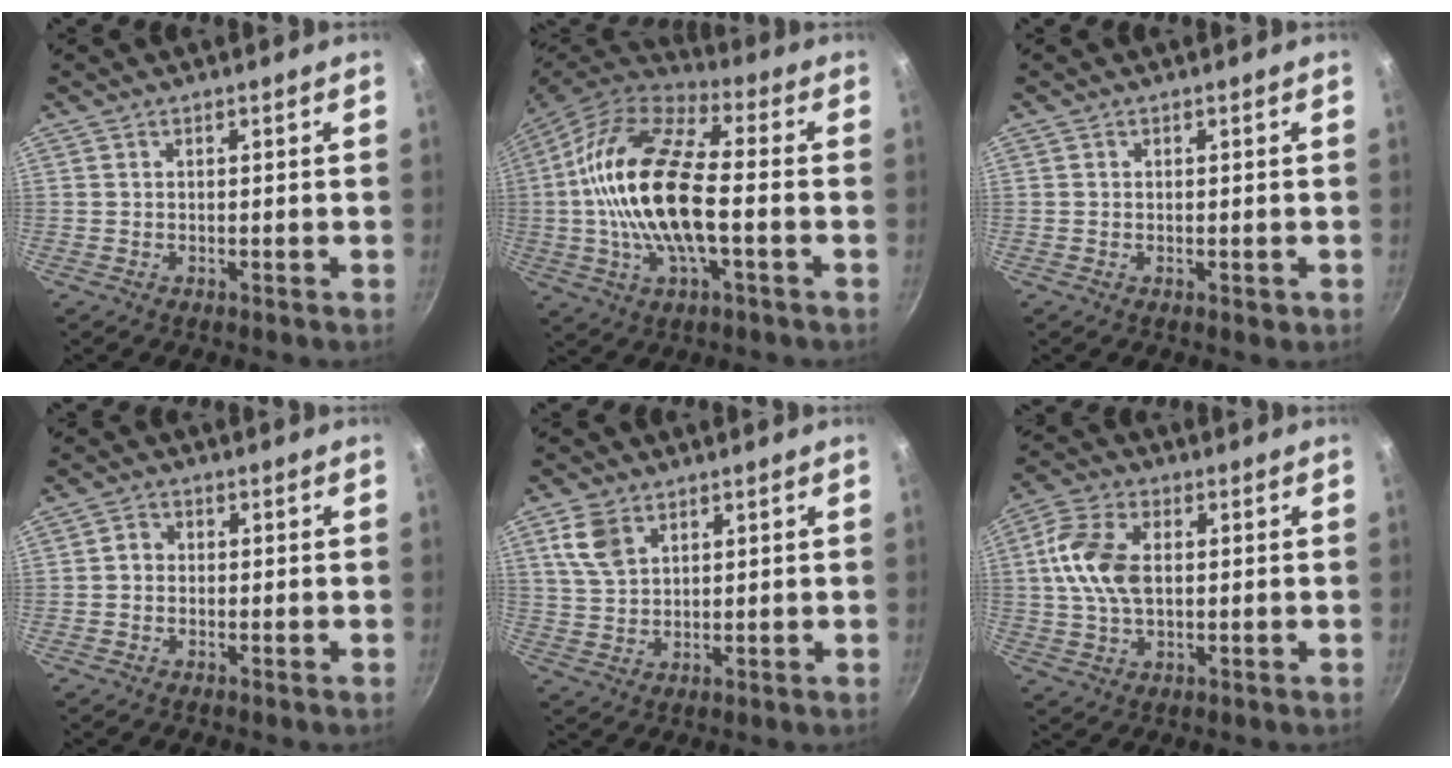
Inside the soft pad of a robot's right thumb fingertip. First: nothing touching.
{"total": 20.2, "force": [-1.2, 8.4, 18.3], "torque": [-0.349, 0.030, -0.040]}
{"total": 1.0, "force": [-0.2, 0.7, 0.6], "torque": [-0.007, 0.001, -0.004]}
{"total": 2.0, "force": [-0.4, 1.8, 0.8], "torque": [-0.008, 0.009, -0.011]}
{"total": 6.4, "force": [3.2, 4.1, 3.7], "torque": [-0.060, -0.006, 0.066]}
{"total": 10.9, "force": [1.2, 6.6, 8.5], "torque": [-0.161, 0.016, 0.014]}